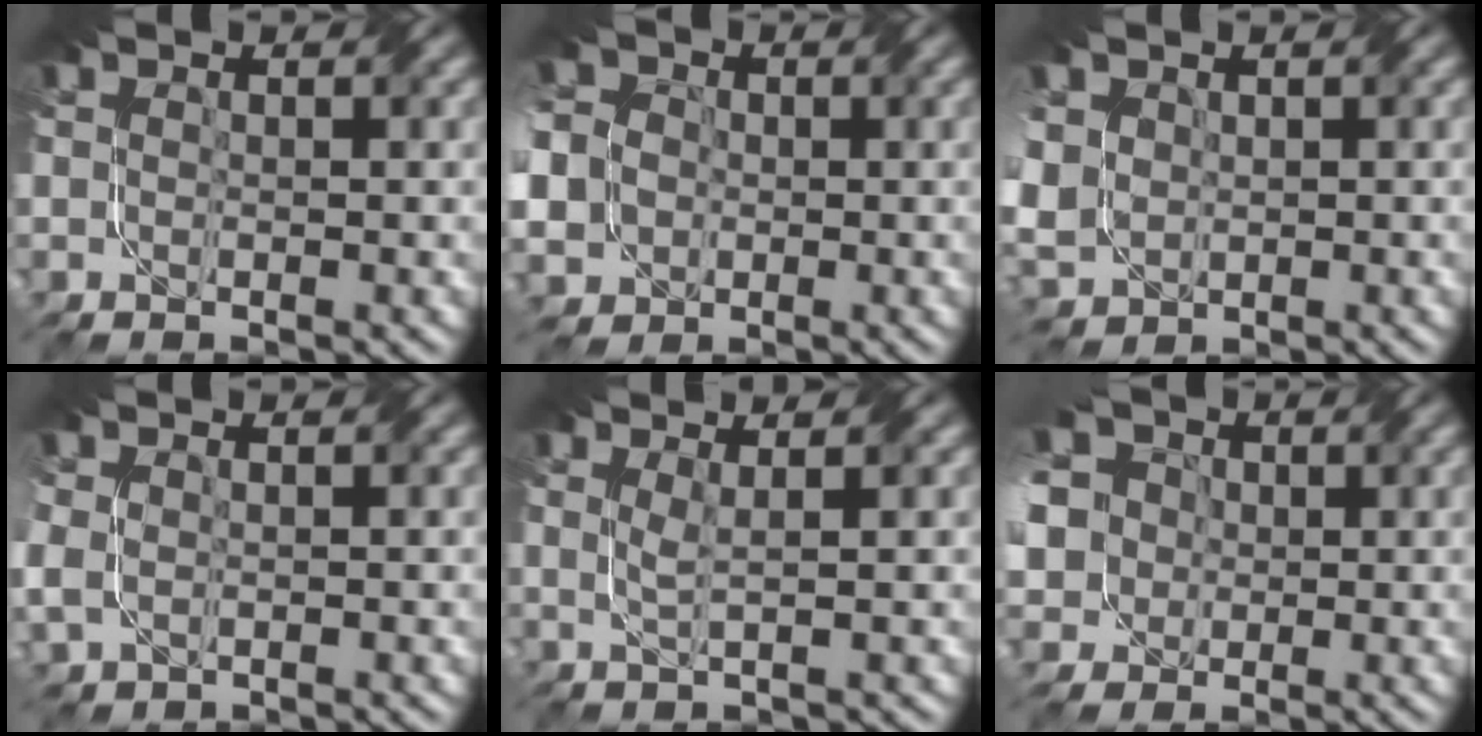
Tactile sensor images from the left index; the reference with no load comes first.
{"total": 11.8, "force": [-1.1, 10.3, 5.5], "torque": [-0.150, 0.000, -0.050]}
{"total": 4.8, "force": [0.5, 4.0, 2.6], "torque": [-0.096, 0.008, 0.010]}
{"total": 2.1, "force": [-0.1, 1.6, 1.4], "torque": [-0.041, -0.003, 0.001]}
{"total": 1.3, "force": [0.4, -0.4, 1.2], "torque": [-0.019, -0.005, 0.003]}
{"total": 11.1, "force": [2.4, 9.0, 5.9], "torque": [-0.145, 0.019, 0.010]}